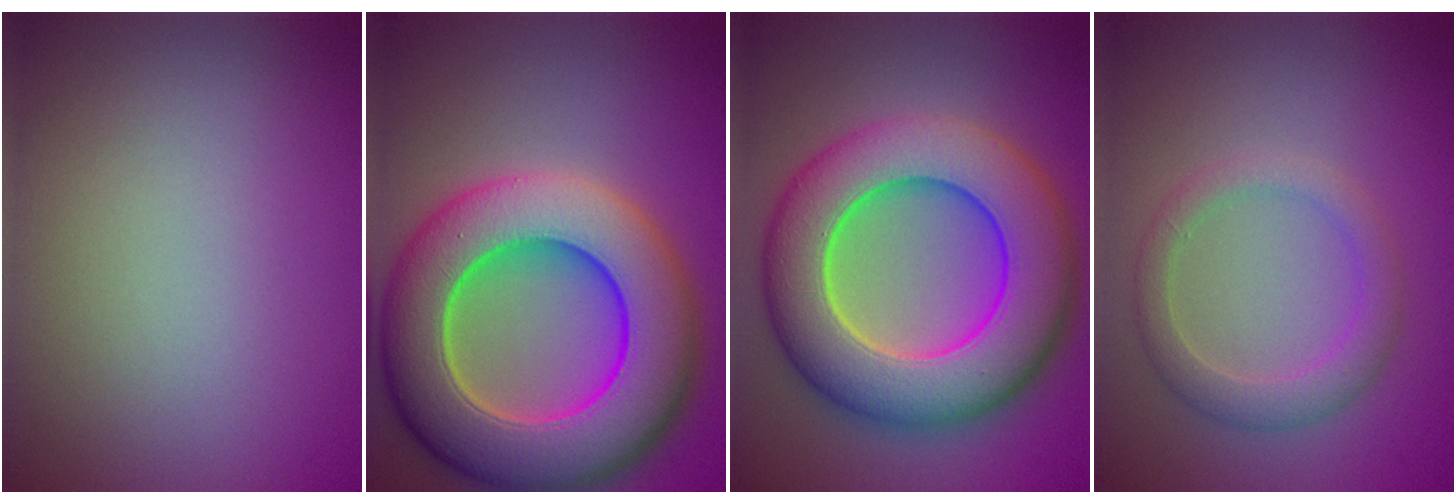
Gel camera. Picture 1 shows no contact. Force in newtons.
{"total": 13.9, "press": 13.8, "slide": 0.8}
{"total": 12.6, "press": 12.5, "slide": 0.5}
{"total": 2.9, "press": 2.9, "slide": 0.1}